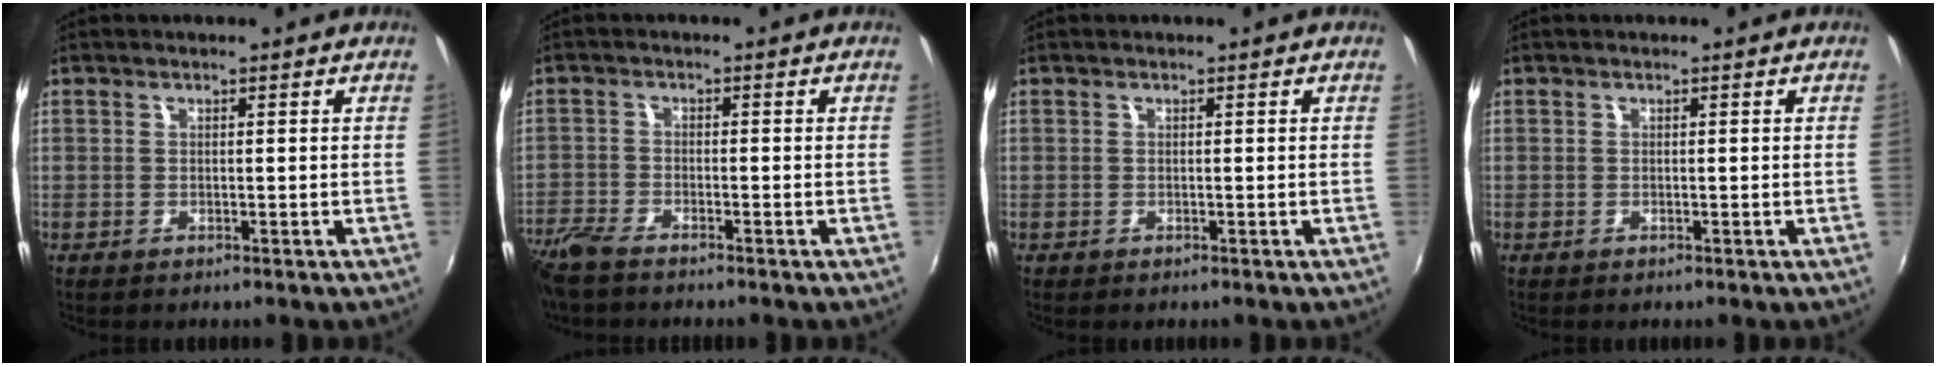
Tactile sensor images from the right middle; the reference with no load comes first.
{"total": 6.9, "force": [-5.8, 1.6, 3.2], "torque": [-0.091, -0.024, -0.118]}
{"total": 0.0}
{"total": 0.0}